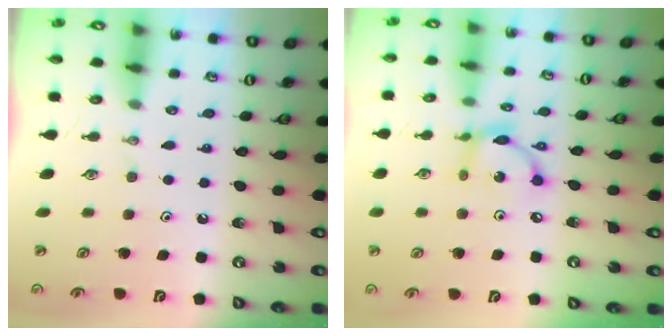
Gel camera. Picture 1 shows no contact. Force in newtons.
{"total": 8.8, "press": 8.8, "slide": 0.5}